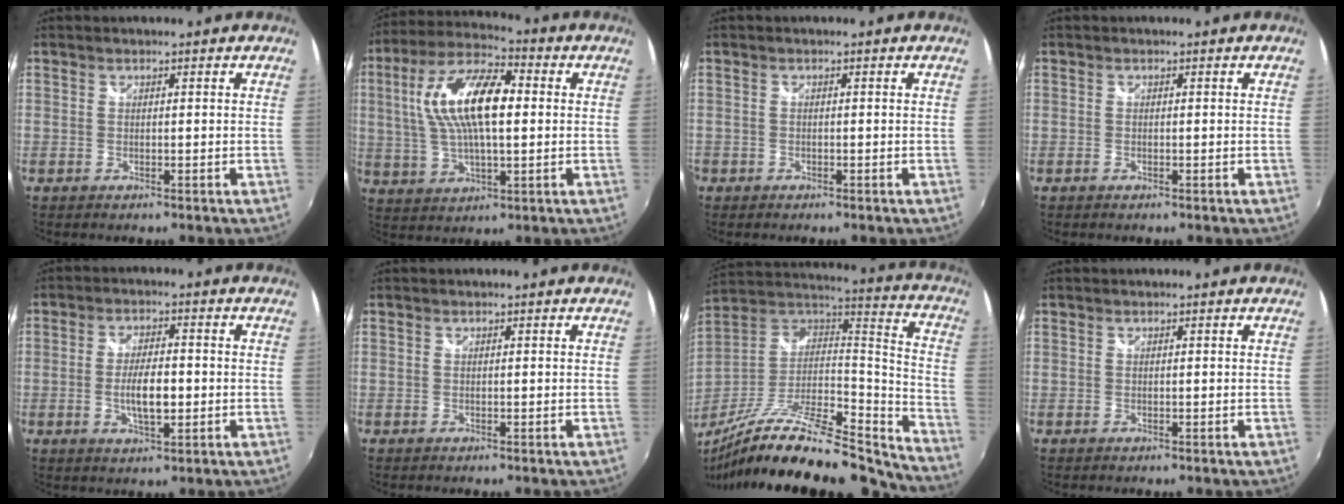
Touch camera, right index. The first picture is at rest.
{"total": 15.9, "force": [2.3, 6.3, 14.4], "torque": [-0.282, 0.020, 0.038]}
{"total": 1.2, "force": [-0.7, 1.0, 0.2], "torque": [-0.006, -0.001, -0.011]}
{"total": 0.0}
{"total": 6.8, "force": [-1.1, 2.3, 6.2], "torque": [-0.120, -0.003, -0.019]}
{"total": 0.0}
{"total": 27.4, "force": [-22.7, 6.2, 14.0], "torque": [-0.215, -0.028, -0.372]}
{"total": 0.0}